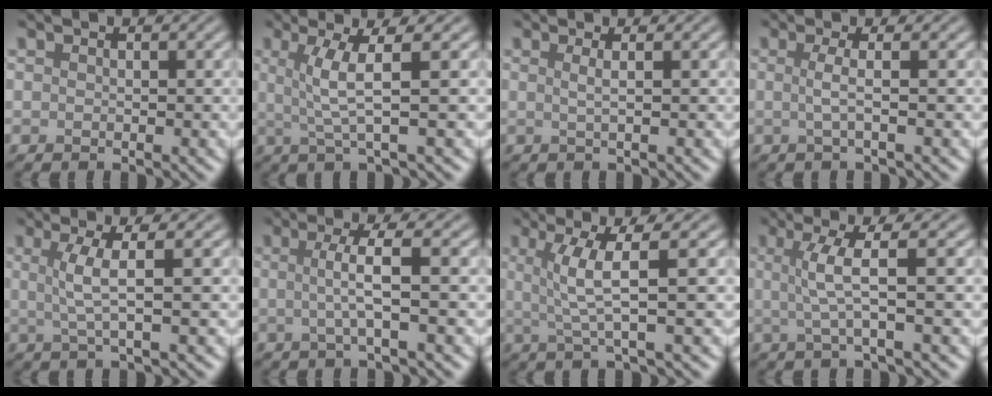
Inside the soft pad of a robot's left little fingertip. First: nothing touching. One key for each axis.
{"total": 3.9, "fx": 0.8, "fy": 0.6, "fz": 3.8, "tx": -0.072, "ty": 0.003, "tz": 0.018}
{"total": 1.5, "fx": 0.3, "fy": 0.5, "fz": 1.3, "tx": -0.018, "ty": 0.000, "tz": -0.004}
{"total": 2.2, "fx": 0.0, "fy": 0.6, "fz": 2.1, "tx": -0.038, "ty": -0.001, "tz": -0.008}
{"total": 3.3, "fx": 0.5, "fy": 0.6, "fz": 3.2, "tx": -0.060, "ty": 0.001, "tz": 0.009}
{"total": 3.4, "fx": 0.0, "fy": 0.6, "fz": 3.3, "tx": -0.059, "ty": -0.001, "tz": -0.008}
{"total": 4.2, "fx": 0.8, "fy": 0.6, "fz": 4.1, "tx": -0.076, "ty": 0.004, "tz": 0.019}
{"total": 3.8, "fx": 0.4, "fy": 0.6, "fz": 3.7, "tx": -0.072, "ty": 0.003, "tz": 0.005}